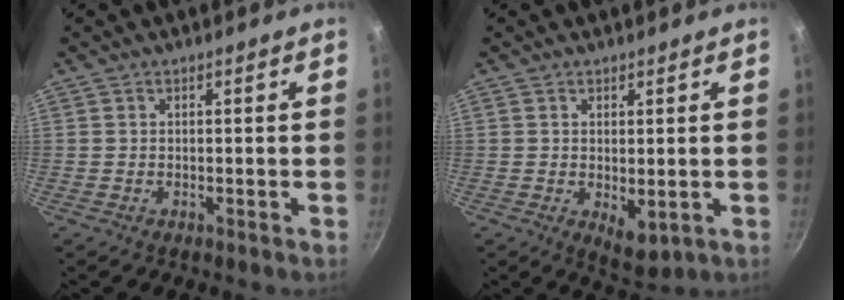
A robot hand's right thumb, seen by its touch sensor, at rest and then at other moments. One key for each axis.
{"total": 4.8, "fx": -0.2, "fy": 2.4, "fz": 4.2, "tx": -0.059, "ty": -0.016, "tz": 0.005}